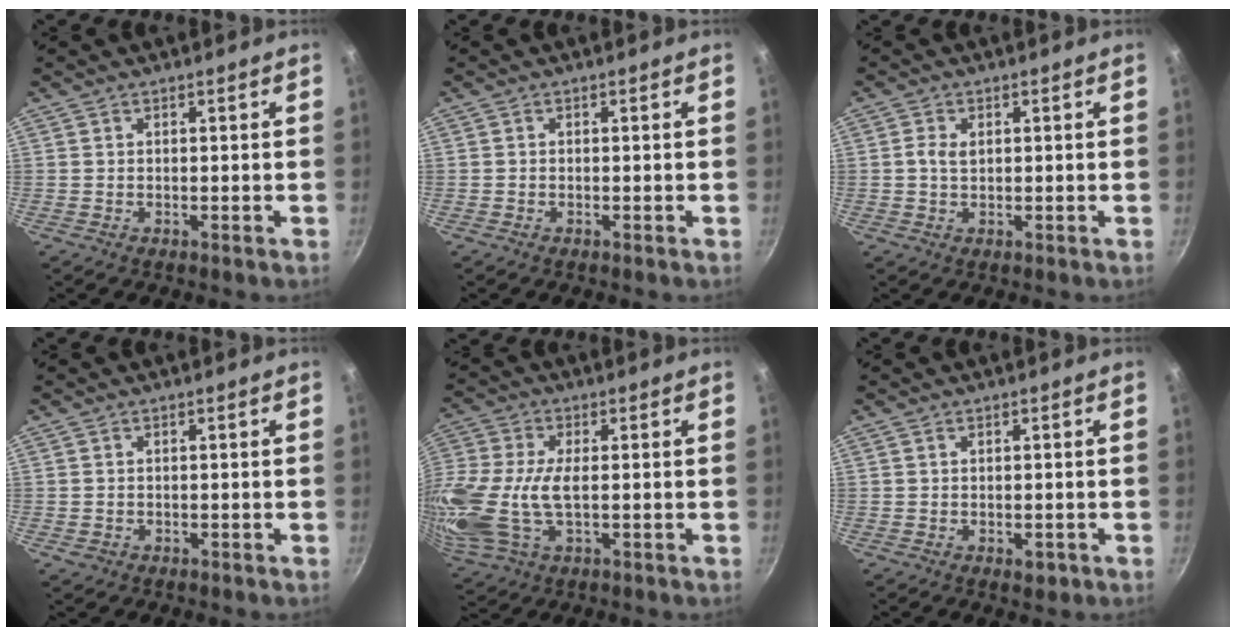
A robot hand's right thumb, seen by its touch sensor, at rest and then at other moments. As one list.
[{"total": 0.0}, {"total": 2.5, "force": [0.4, 1.6, 1.8], "torque": [-0.033, 0.004, 0.005]}, {"total": 1.0, "force": [-0.3, 0.9, 0.4], "torque": [-0.005, 0.000, -0.001]}, {"total": 20.2, "force": [-1.9, 11.2, 16.7], "torque": [-0.396, -0.008, -0.041]}, {"total": 2.1, "force": [-0.4, 1.3, 1.5], "torque": [-0.013, 0.000, -0.003]}]